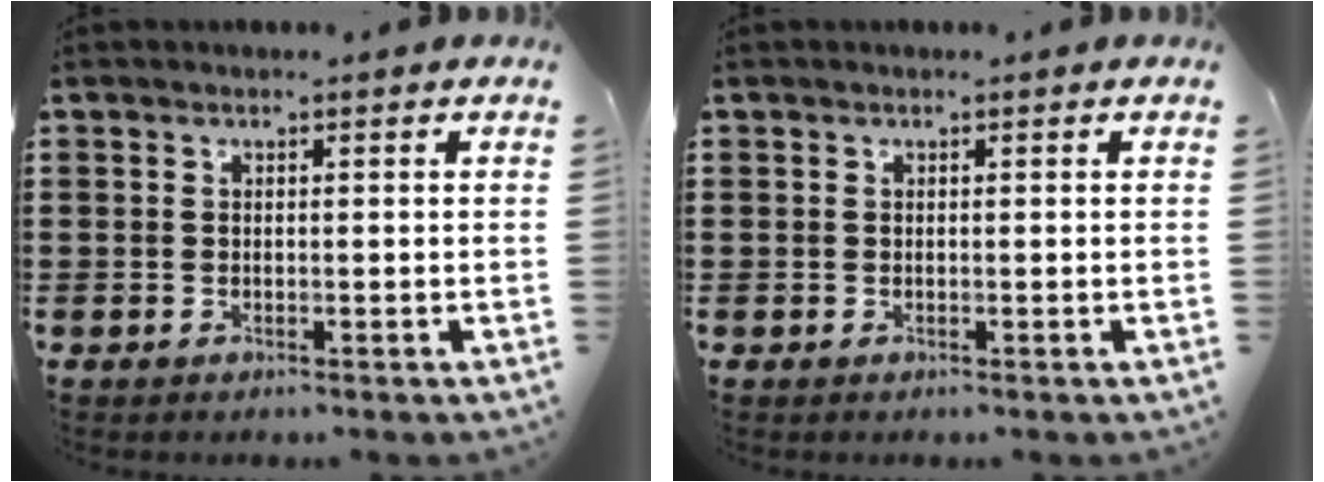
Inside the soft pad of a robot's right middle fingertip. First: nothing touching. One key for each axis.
{"total": 0.0}